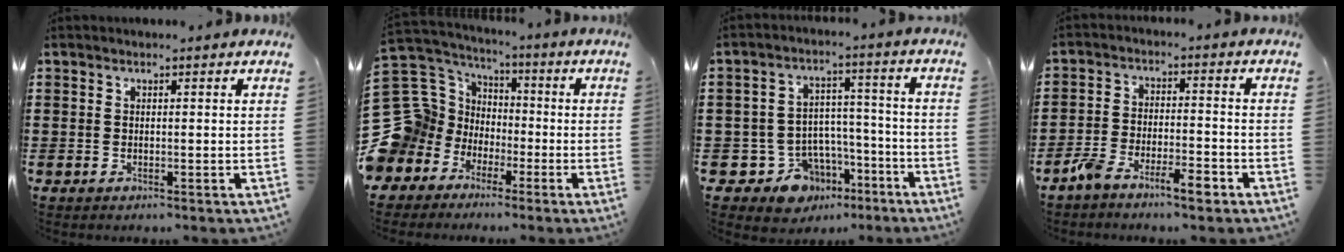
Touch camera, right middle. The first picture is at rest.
{"total": 13.7, "force": [-3.2, 12.7, 4.1], "torque": [-0.168, -0.014, -0.045]}
{"total": 8.1, "force": [-5.3, 5.9, 1.5], "torque": [-0.038, 0.024, -0.091]}
{"total": 5.8, "force": [-4.6, 1.7, 3.2], "torque": [-0.071, 0.006, -0.088]}